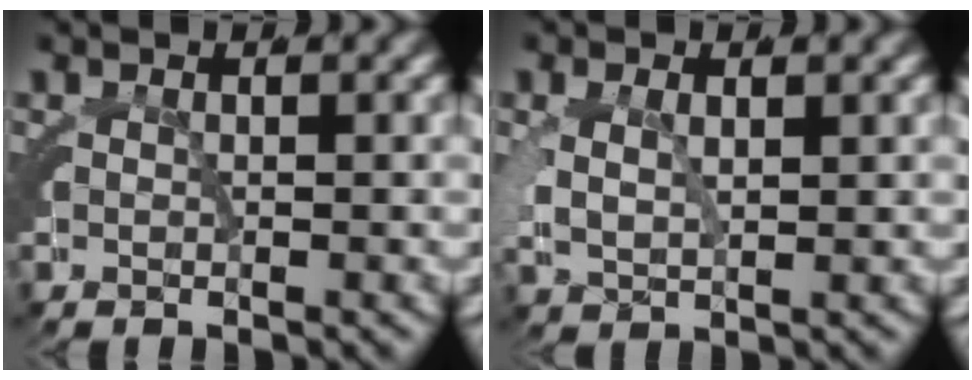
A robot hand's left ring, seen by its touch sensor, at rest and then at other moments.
{"total": 2.8, "force": [0.6, 2.0, 1.8], "torque": [-0.054, -0.009, 0.021]}